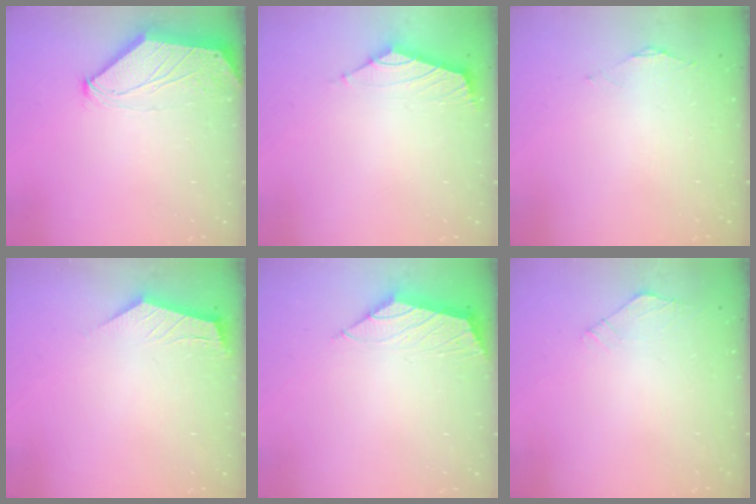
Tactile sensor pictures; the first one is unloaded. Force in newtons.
{"total": 1.8, "press": 1.7, "slide": 0.6}
{"total": 0.5, "press": 0.4, "slide": 0.3}
{"total": 2.2, "press": 2.2, "slide": 0.3}
{"total": 1.6, "press": 1.5, "slide": 0.5}
{"total": 2.1, "press": 2.1, "slide": 0.5}